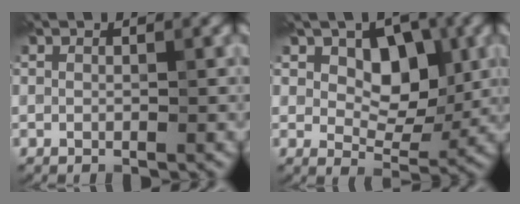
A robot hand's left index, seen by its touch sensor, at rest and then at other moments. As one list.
[{"total": 5.5, "force": [1.9, 3.7, 3.6], "torque": [-0.052, -0.004, 0.020]}]